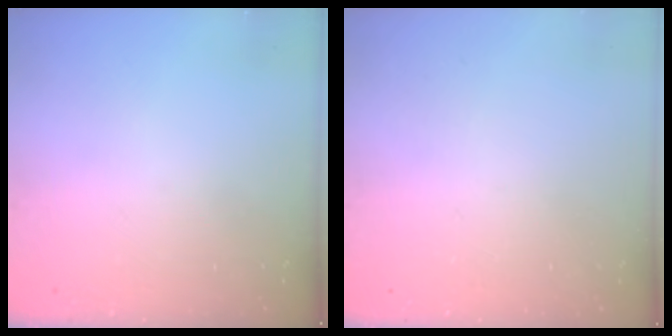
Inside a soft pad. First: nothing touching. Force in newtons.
{"total": 2.4, "press": 2.4, "slide": 0.2}